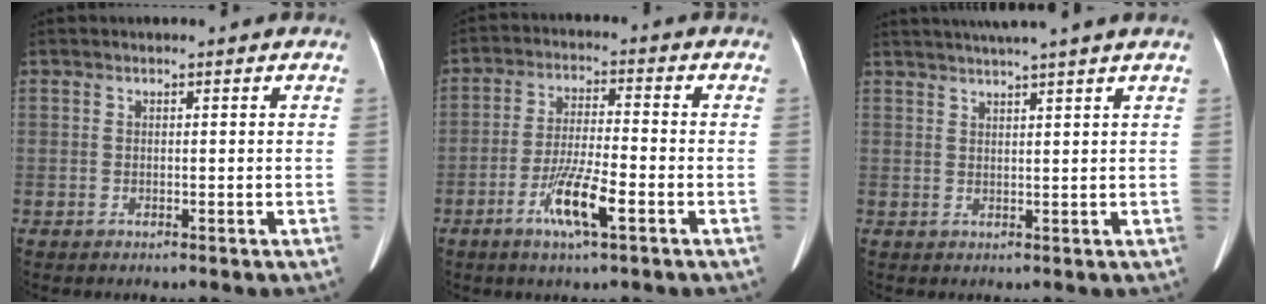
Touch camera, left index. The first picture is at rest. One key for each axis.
{"total": 7.9, "fx": -3.7, "fy": 0.7, "fz": 7.0, "tx": -0.139, "ty": -0.009, "tz": -0.068}
{"total": 7.5, "fx": 6.2, "fy": -1.6, "fz": 3.8, "tx": -0.052, "ty": 0.022, "tz": 0.082}